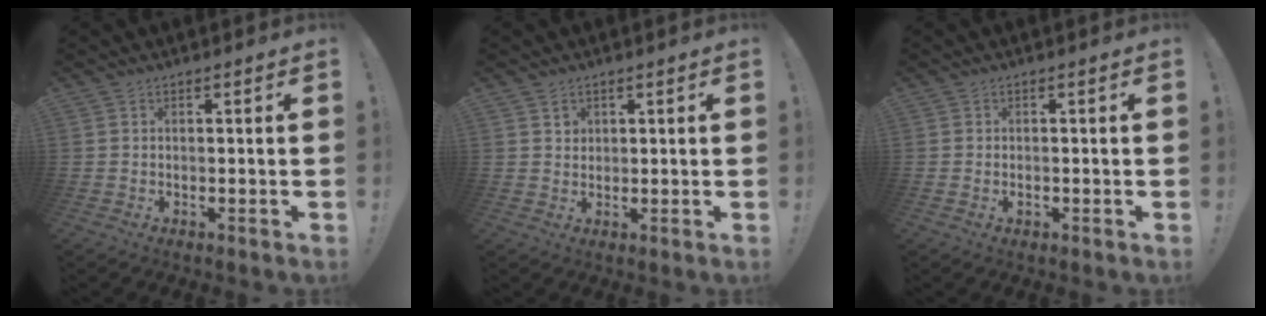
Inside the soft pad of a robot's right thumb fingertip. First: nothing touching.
{"total": 2.1, "force": [1.2, 1.7, 0.3], "torque": [0.001, -0.007, 0.021]}
{"total": 0.5, "force": [-0.3, 0.4, 0.3], "torque": [0.001, -0.001, -0.006]}